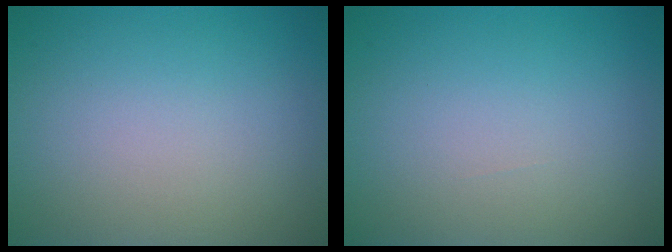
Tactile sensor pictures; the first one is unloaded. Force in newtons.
{"total": 0.0}